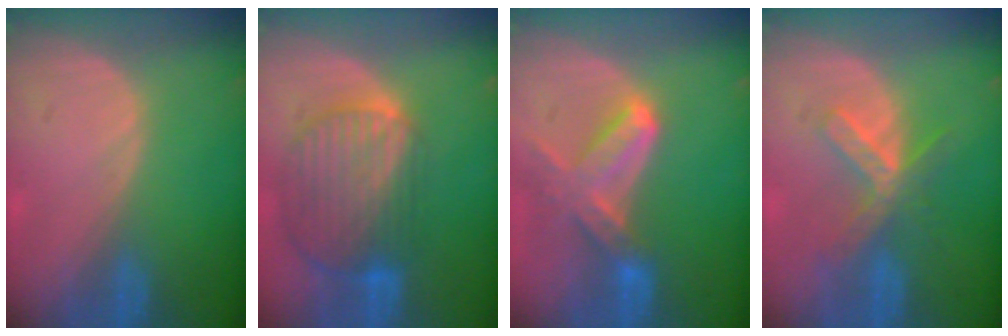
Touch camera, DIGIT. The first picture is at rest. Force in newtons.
{"total": 10.4, "press": 8.7, "slide": 5.6}
{"total": 7.2, "press": 6.7, "slide": 2.8}
{"total": 5.3, "press": 5.3, "slide": 0.8}